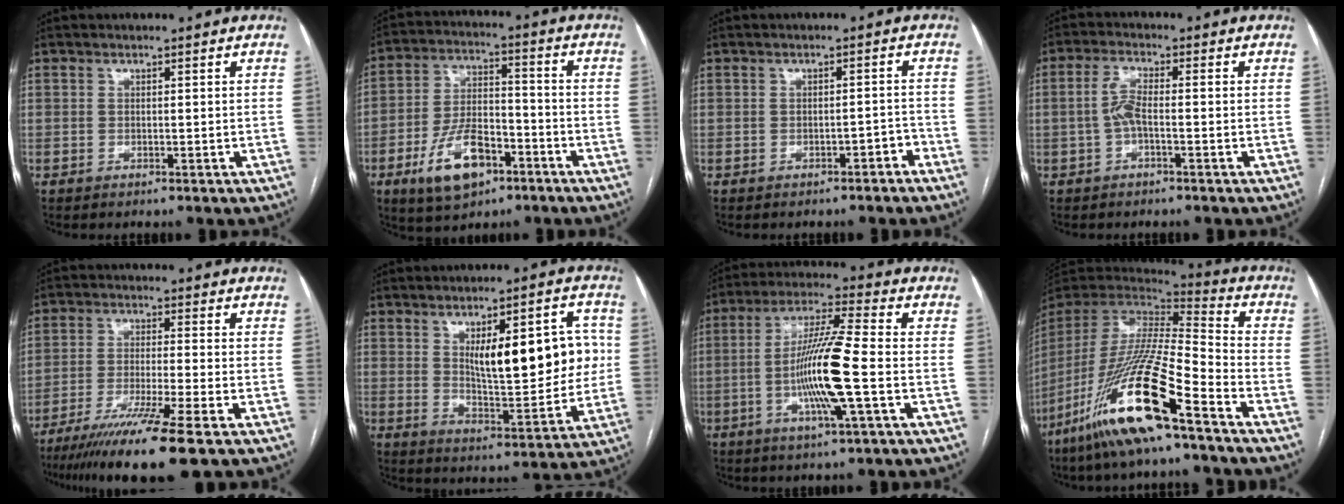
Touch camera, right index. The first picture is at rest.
{"total": 11.8, "force": [-6.1, 5.7, 8.4], "torque": [-0.167, 0.008, -0.102]}
{"total": 2.3, "force": [-1.6, 0.9, 1.3], "torque": [-0.020, 0.007, -0.019]}
{"total": 3.8, "force": [-0.7, 1.0, 3.6], "torque": [-0.077, 0.008, -0.015]}
{"total": 13.0, "force": [-9.0, -1.3, 9.3], "torque": [-0.165, -0.039, -0.148]}
{"total": 15.3, "force": [2.9, 5.1, 14.1], "torque": [-0.193, 0.018, 0.054]}
{"total": 12.8, "force": [-2.7, -0.1, 12.5], "torque": [-0.242, -0.005, -0.058]}
{"total": 21.7, "force": [-13.3, 1.6, 17.1], "torque": [-0.364, -0.052, -0.260]}